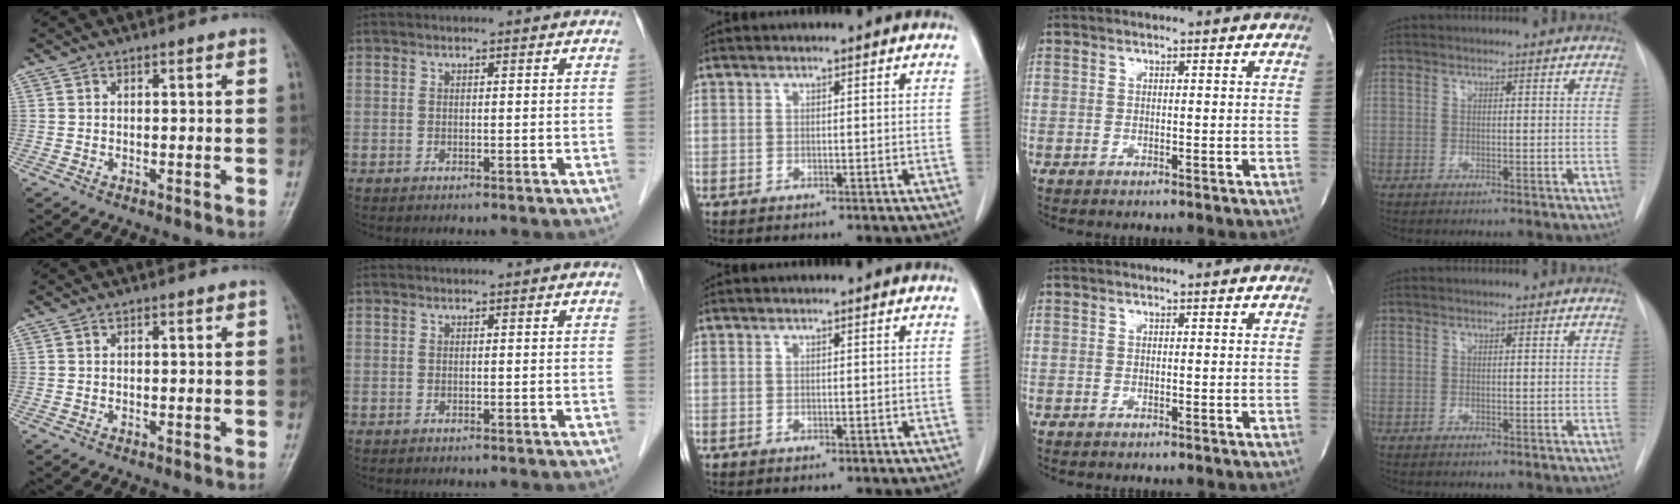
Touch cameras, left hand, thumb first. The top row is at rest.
{}